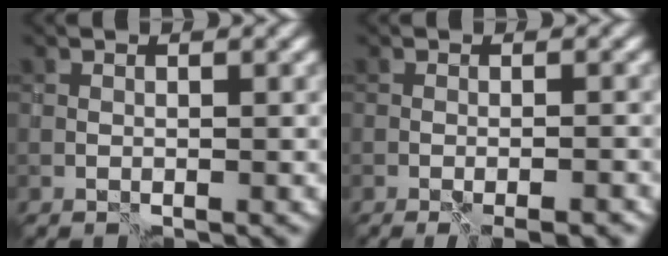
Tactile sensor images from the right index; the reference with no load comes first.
{"total": 2.8, "force": [-2.0, 0.2, 2.0], "torque": [-0.022, -0.002, -0.016]}